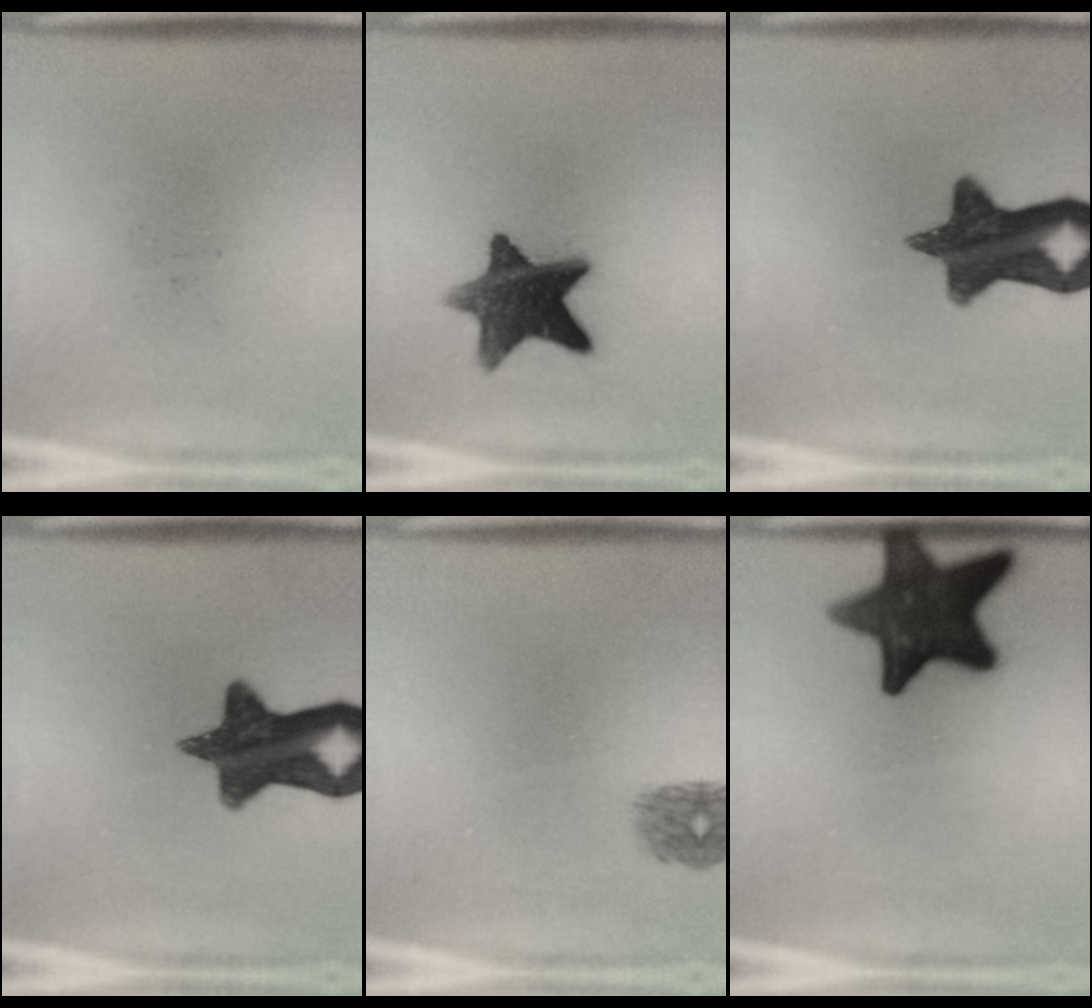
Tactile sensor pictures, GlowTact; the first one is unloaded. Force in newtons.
{"total": 12.3}
{"total": 13.0}
{"total": 13.0}
{"total": 1.6}
{"total": 16.2}